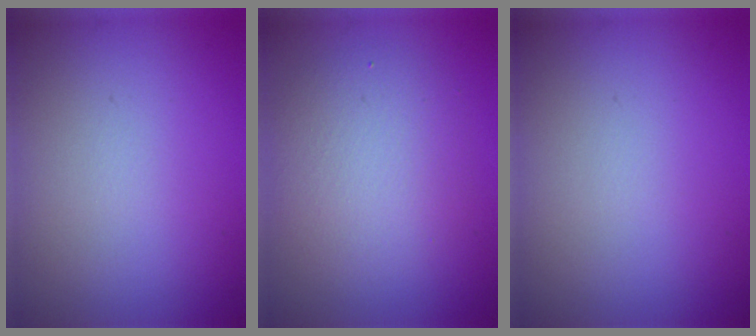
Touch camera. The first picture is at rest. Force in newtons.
{"total": 4.4, "press": 4.4, "slide": 0.4}
{"total": 0.0}